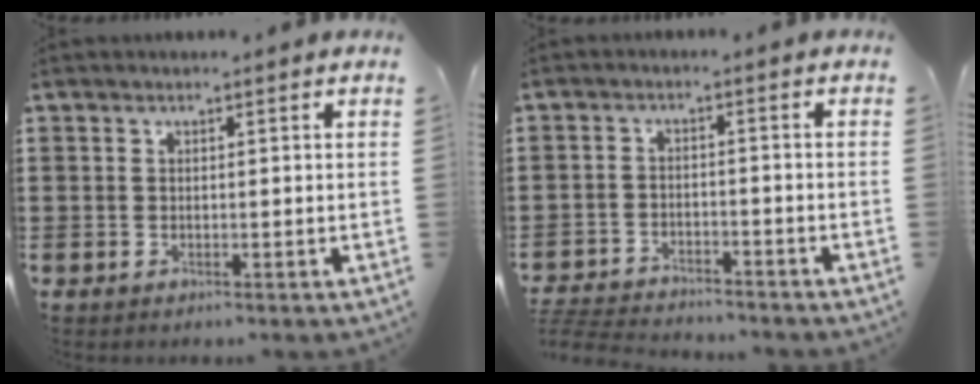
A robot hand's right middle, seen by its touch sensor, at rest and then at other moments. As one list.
[{"total": 4.1, "force": [-4.0, 0.5, 0.2], "torque": [-0.012, 0.003, -0.089]}]